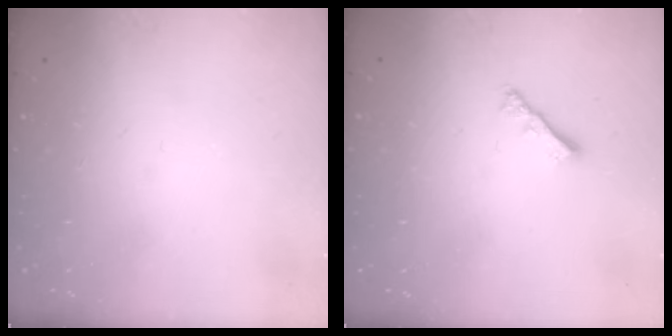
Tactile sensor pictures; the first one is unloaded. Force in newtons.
{"total": 2.4, "press": 2.4, "slide": 0.6}